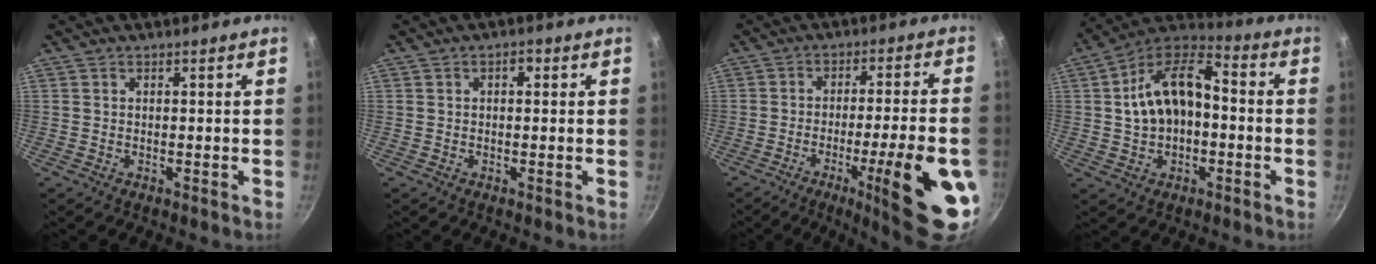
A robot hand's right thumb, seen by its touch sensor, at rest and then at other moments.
{"total": 1.8, "force": [0.5, 1.1, 1.3], "torque": [-0.015, 0.007, 0.005]}
{"total": 18.8, "force": [-6.5, 2.9, 17.4], "torque": [-0.224, 0.018, -0.089]}
{"total": 15.5, "force": [0.2, 9.7, 12.1], "torque": [-0.200, 0.045, -0.007]}